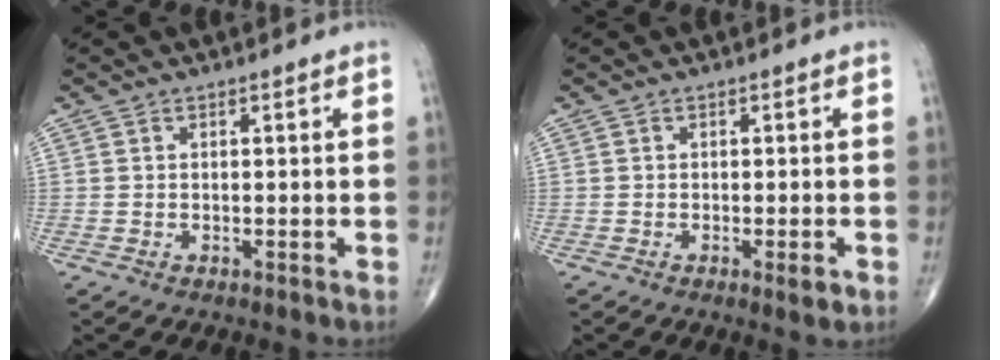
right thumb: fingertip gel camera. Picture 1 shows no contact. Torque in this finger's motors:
{"motor_torque": [0.45, 0.67, 0.32, -0.22, 0.09]}